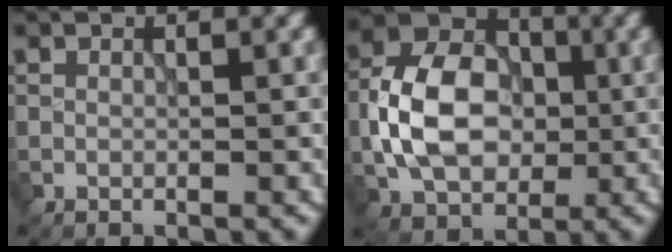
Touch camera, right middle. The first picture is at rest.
{"total": 8.7, "force": [-0.9, 6.3, 5.9], "torque": [-0.120, 0.013, -0.029]}